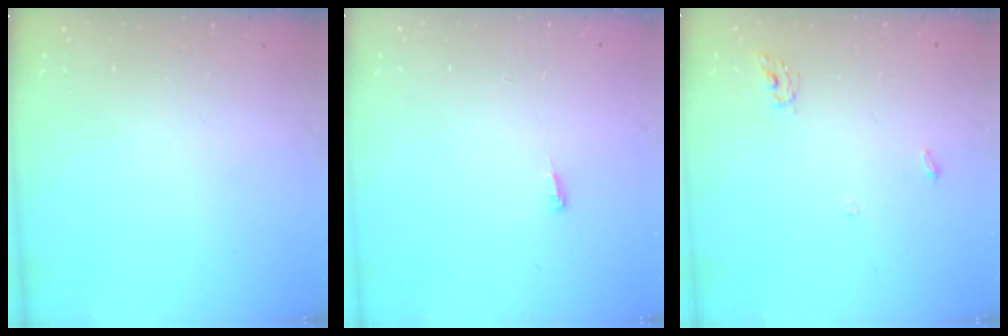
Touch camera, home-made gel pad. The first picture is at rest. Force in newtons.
{"total": 3.3, "press": 3.3, "slide": 0.8}
{"total": 4.0, "press": 4.0, "slide": 0.3}